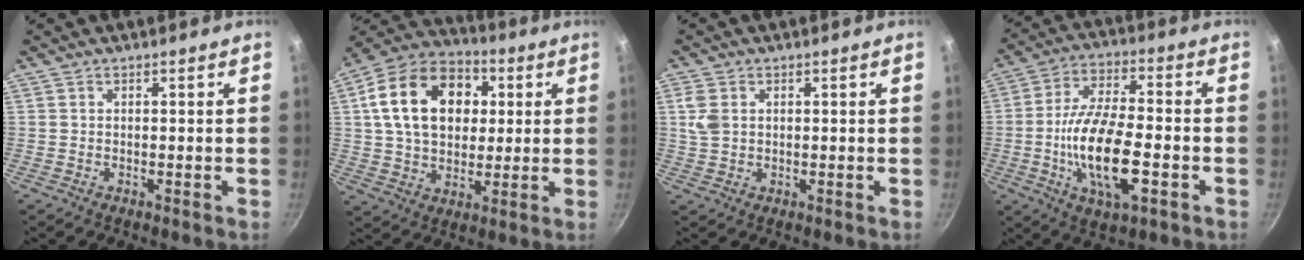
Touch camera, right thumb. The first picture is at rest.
{"total": 20.2, "force": [4.4, 14.5, 13.4], "torque": [-0.198, 0.018, 0.065]}
{"total": 4.1, "force": [1.0, 3.0, 2.6], "torque": [-0.052, 0.002, 0.020]}
{"total": 16.5, "force": [-4.3, 6.5, 14.5], "torque": [-0.265, 0.017, -0.081]}